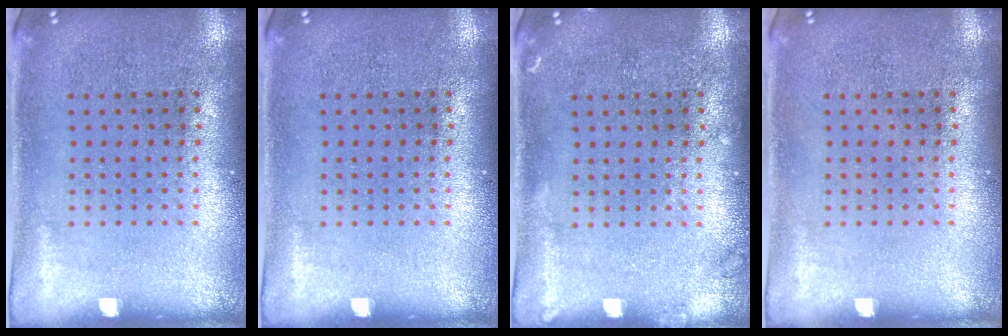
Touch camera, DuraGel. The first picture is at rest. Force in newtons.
{"total": 0.0}
{"total": 0.7, "press": 0.7, "slide": 0.2}
{"total": 0.0}